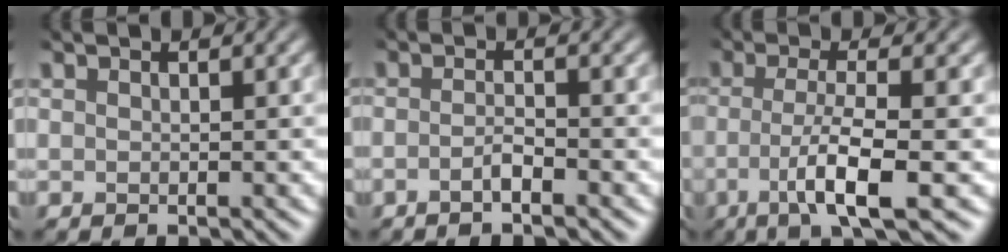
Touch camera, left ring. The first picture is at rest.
{"total": 2.0, "force": [-1.7, 0.3, 1.1], "torque": [-0.020, -0.007, -0.026]}
{"total": 5.9, "force": [-2.3, 1.1, 5.3], "torque": [-0.093, -0.013, -0.033]}